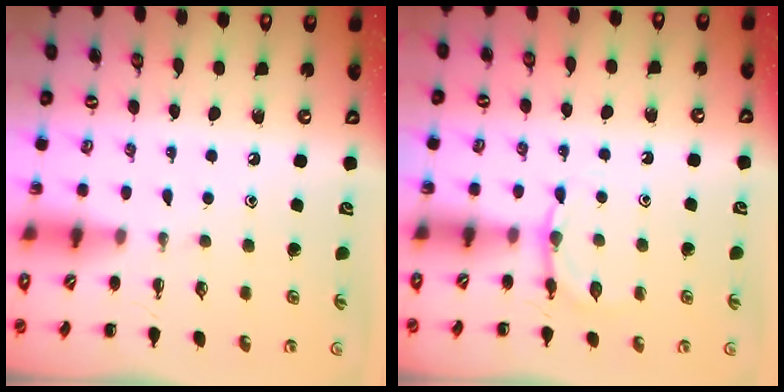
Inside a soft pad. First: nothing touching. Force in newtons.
{"total": 4.4, "press": 4.1, "slide": 1.6}